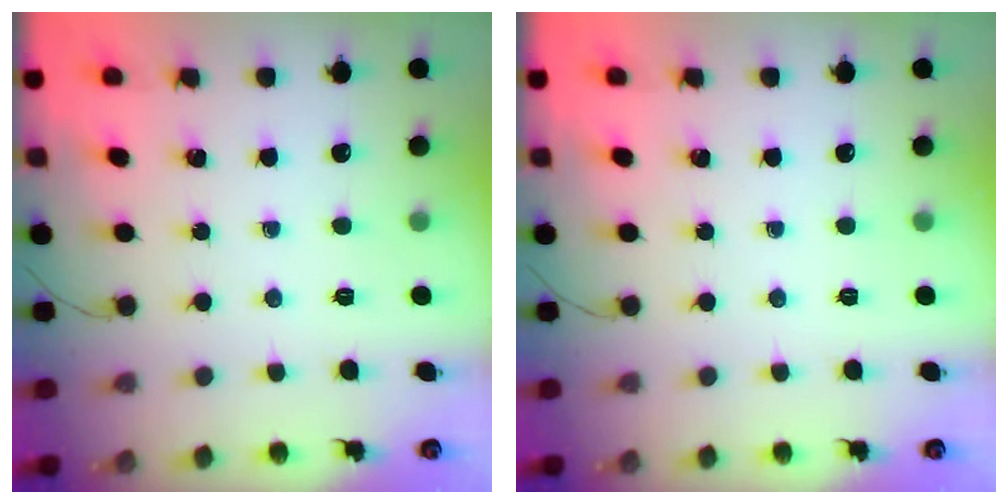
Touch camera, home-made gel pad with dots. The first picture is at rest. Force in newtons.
{"total": 0.0}